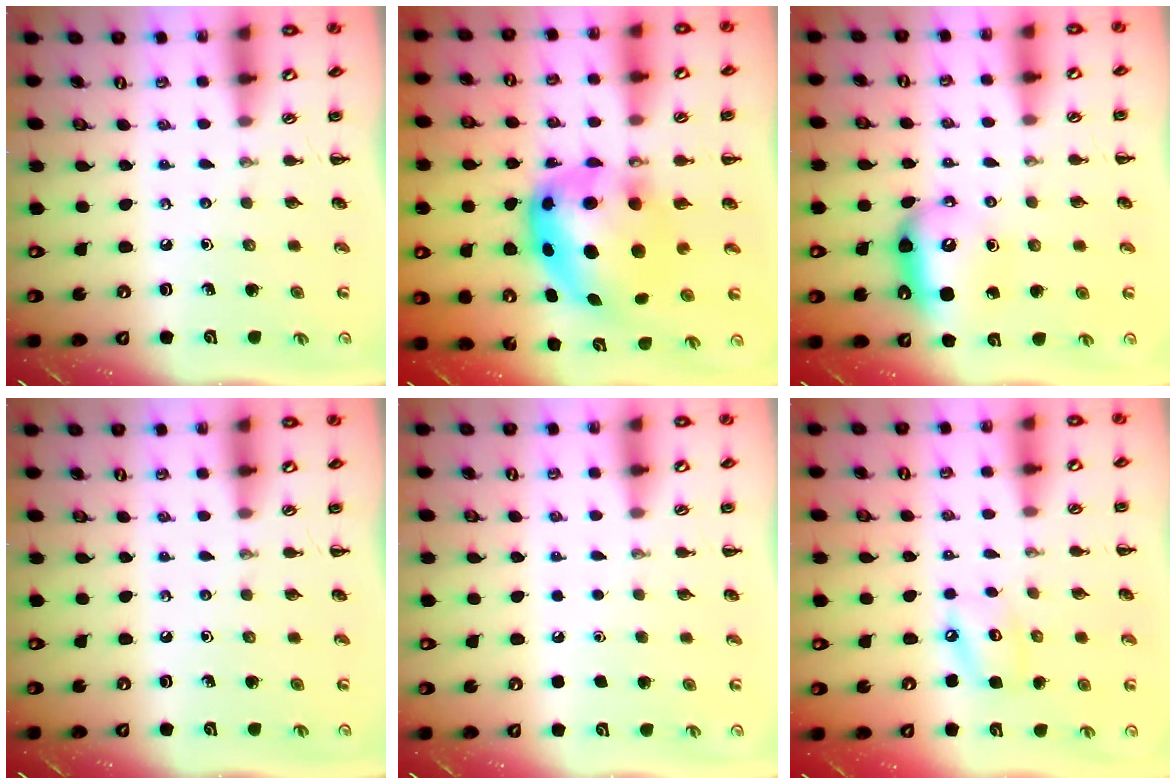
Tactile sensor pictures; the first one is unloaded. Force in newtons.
{"total": 10.7, "press": 10.5, "slide": 2.5}
{"total": 8.4, "press": 8.4, "slide": 0.9}
{"total": 0.0}
{"total": 1.6, "press": 1.6, "slide": 0.1}
{"total": 6.9, "press": 6.8, "slide": 0.7}